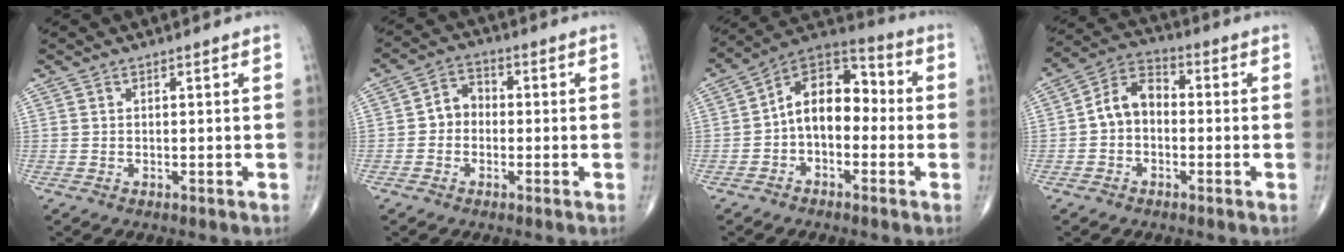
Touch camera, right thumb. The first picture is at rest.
{"total": 4.8, "force": [-0.7, 4.0, 2.5], "torque": [-0.024, 0.021, -0.024]}
{"total": 12.3, "force": [-1.2, 7.9, 9.4], "torque": [-0.116, 0.044, -0.037]}
{"total": 7.8, "force": [-0.7, 5.6, 5.3], "torque": [-0.077, 0.029, -0.030]}